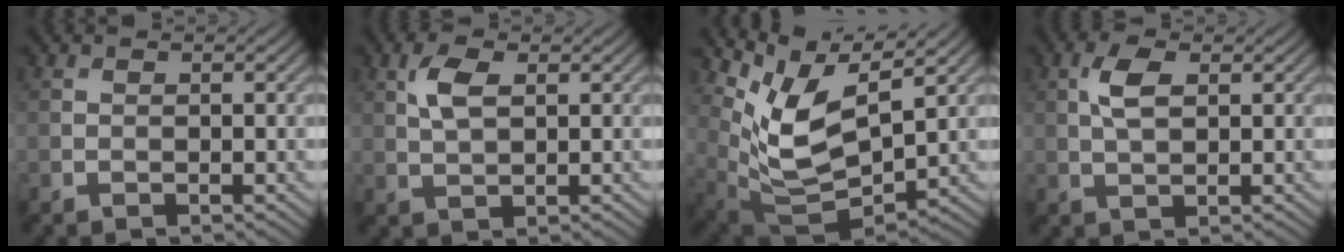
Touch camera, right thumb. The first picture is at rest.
{"total": 3.7, "force": [1.3, 1.7, 2.9], "torque": [-0.071, 0.006, 0.027]}
{"total": 9.6, "force": [4.8, 4.0, 7.3], "torque": [-0.167, -0.004, 0.101]}
{"total": 3.7, "force": [1.1, 1.8, 3.0], "torque": [-0.073, 0.006, 0.021]}